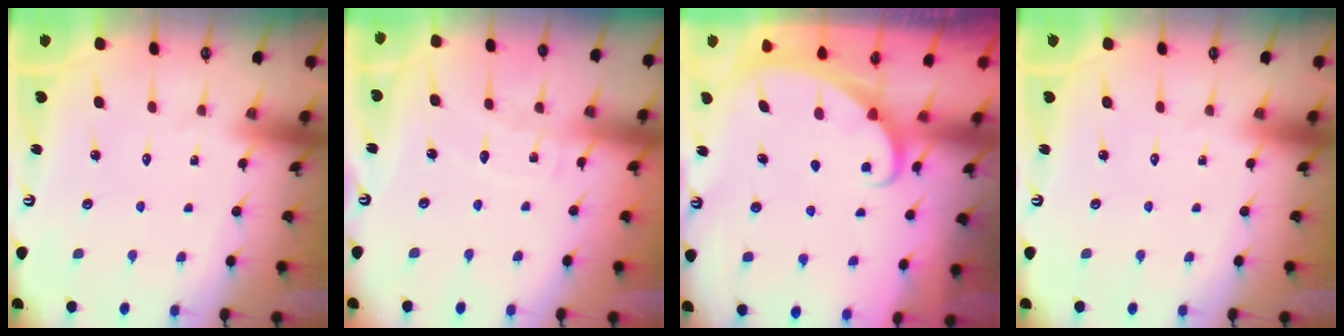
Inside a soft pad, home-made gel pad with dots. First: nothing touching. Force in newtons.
{"total": 5.5, "press": 5.5, "slide": 0.6}
{"total": 1.5, "press": 1.5, "slide": 0.1}
{"total": 0.0}